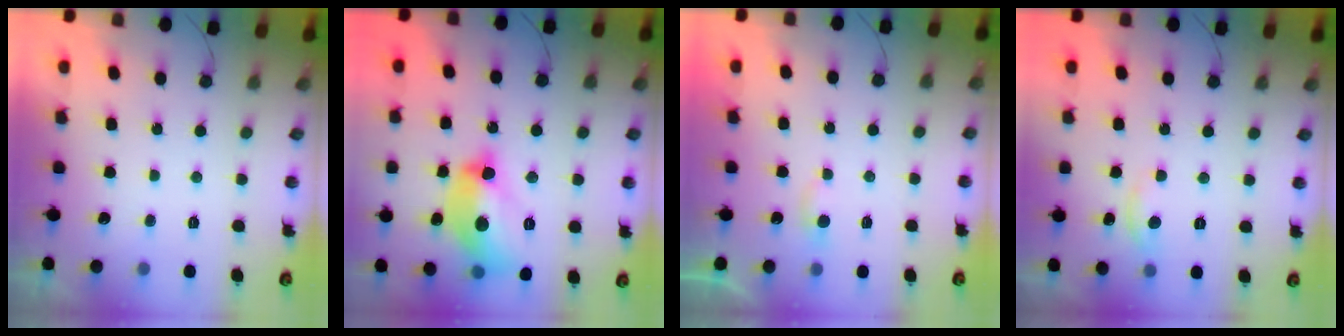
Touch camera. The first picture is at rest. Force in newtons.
{"total": 16.2, "press": 16.2, "slide": 1.4}
{"total": 2.8, "press": 2.8, "slide": 0.2}
{"total": 3.3, "press": 3.3, "slide": 0.1}